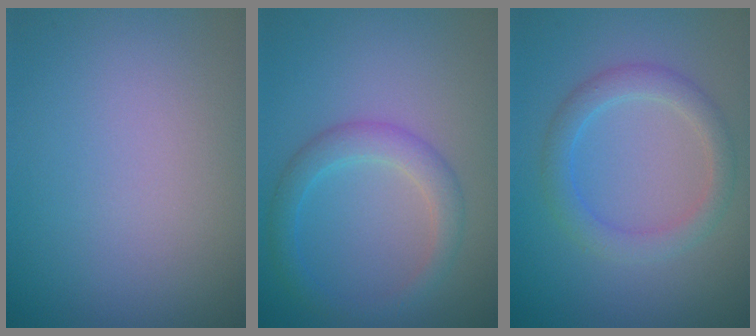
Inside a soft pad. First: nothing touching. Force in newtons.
{"total": 2.9, "press": 2.8, "slide": 0.2}
{"total": 2.9, "press": 2.9, "slide": 0.2}